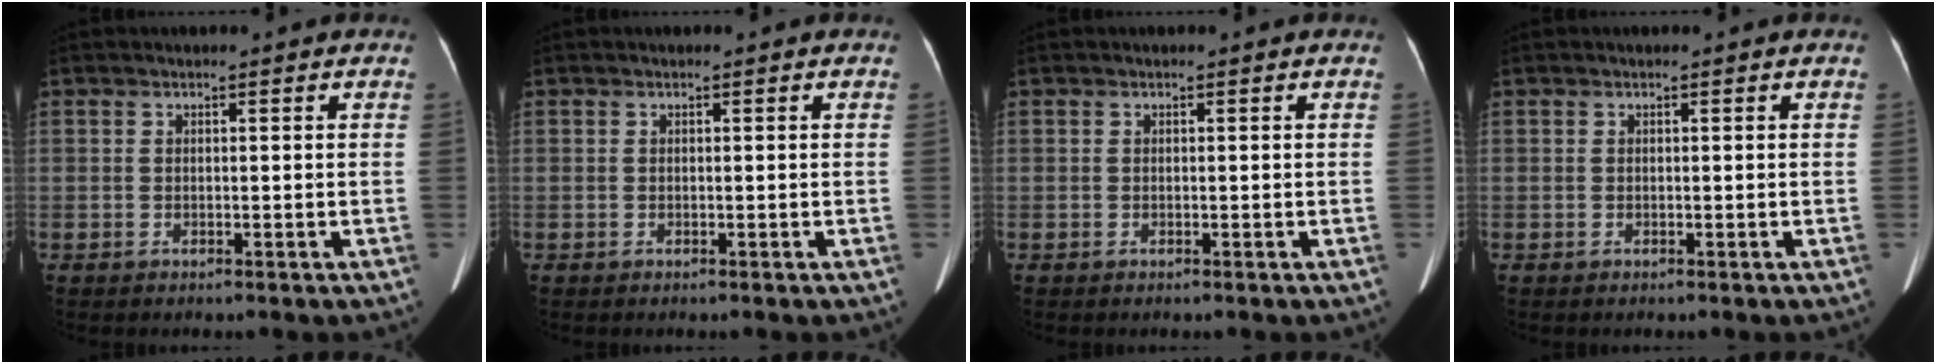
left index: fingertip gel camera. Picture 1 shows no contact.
{"total": 0.0}
{"total": 0.0}
{"total": 0.0}